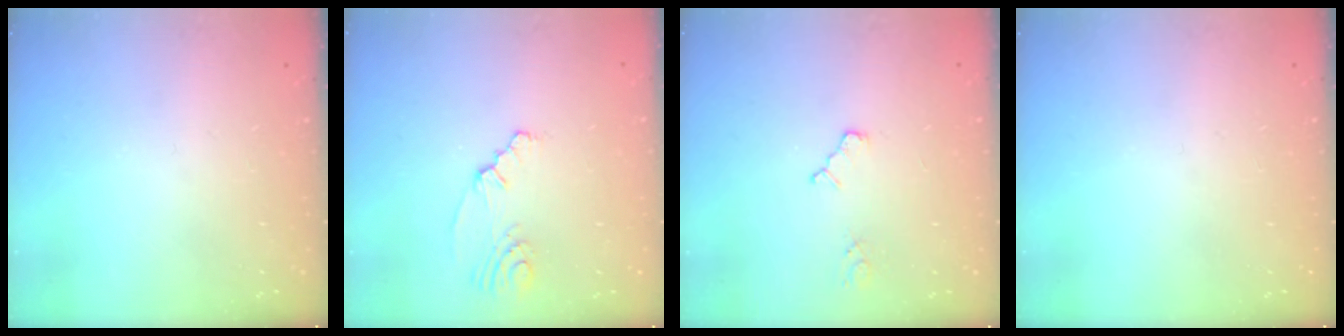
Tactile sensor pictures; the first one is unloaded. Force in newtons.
{"total": 2.4, "press": 2.1, "slide": 1.2}
{"total": 4.1, "press": 4.0, "slide": 0.5}
{"total": 0.0}